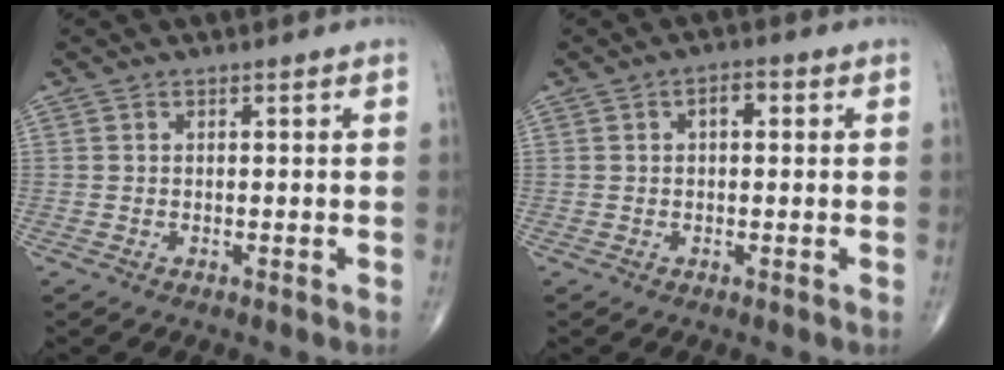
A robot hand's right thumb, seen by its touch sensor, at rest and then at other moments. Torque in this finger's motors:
{"motor_torque": [-0.42, 0.46, 0.71, 0.25, 0.01]}